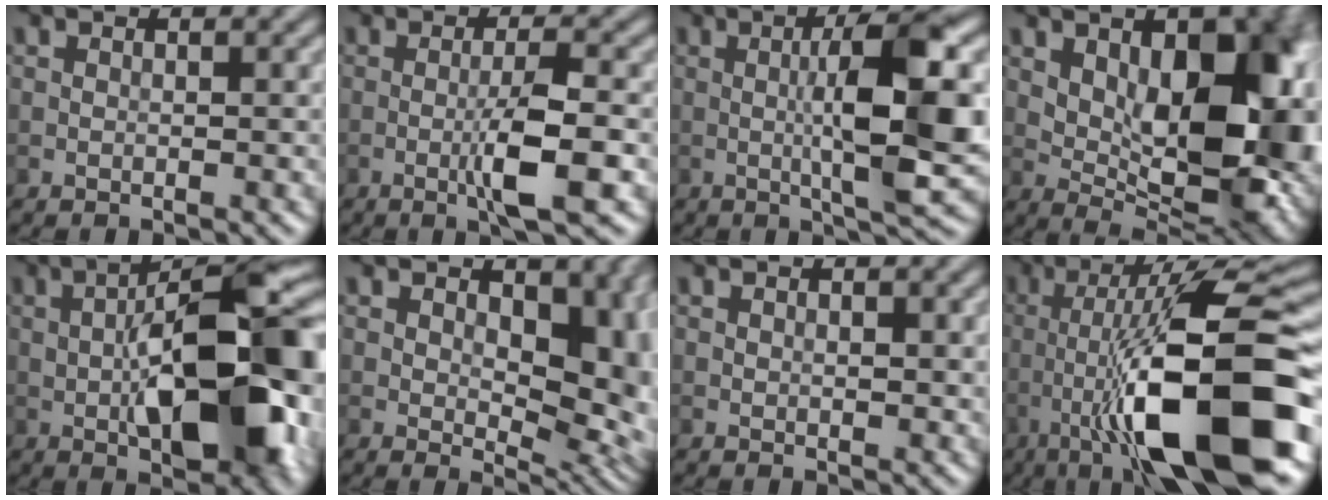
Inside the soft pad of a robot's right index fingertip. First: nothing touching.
{"total": 4.4, "force": [-1.1, 0.6, 4.2], "torque": [-0.073, 0.002, -0.021]}
{"total": 9.1, "force": [0.0, 1.8, 8.9], "torque": [-0.134, 0.003, 0.002]}
{"total": 14.7, "force": [1.3, 7.9, 12.2], "torque": [-0.146, -0.004, 0.031]}
{"total": 14.8, "force": [-1.2, 6.4, 13.3], "torque": [-0.172, 0.013, -0.027]}
{"total": 8.4, "force": [1.3, 5.0, 6.5], "torque": [-0.083, -0.013, 0.027]}
{"total": 0.9, "force": [0.3, 0.5, 0.7], "torque": [-0.009, -0.002, 0.005]}
{"total": 14.3, "force": [-4.5, 2.7, 13.3], "torque": [-0.202, 0.019, -0.064]}